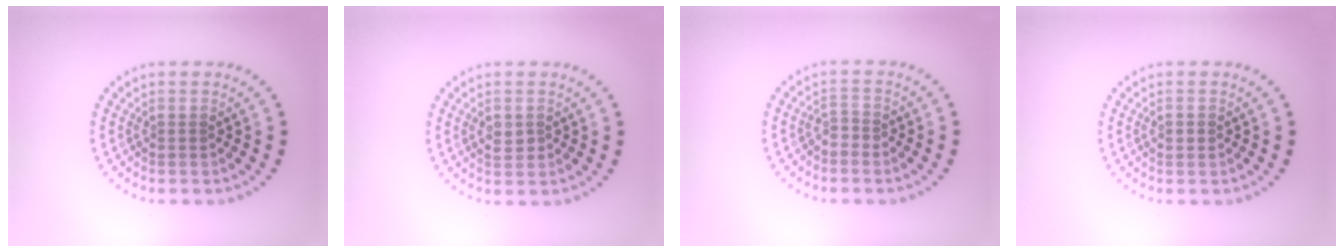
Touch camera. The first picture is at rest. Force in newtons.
{"total": 1.3, "press": 1.3, "slide": 0.1}
{"total": 0.9, "press": 0.5, "slide": 0.7}
{"total": 1.1, "press": 1.1, "slide": 0.1}